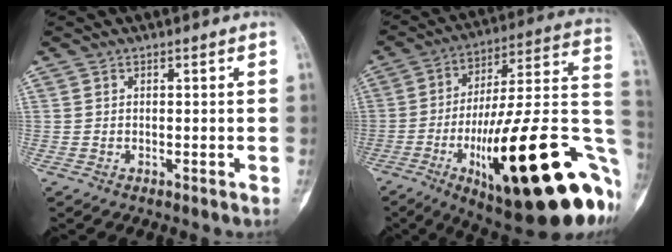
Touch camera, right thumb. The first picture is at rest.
{"total": 36.1, "force": [-11.7, 9.4, 32.8], "torque": [-0.405, 0.031, -0.172]}